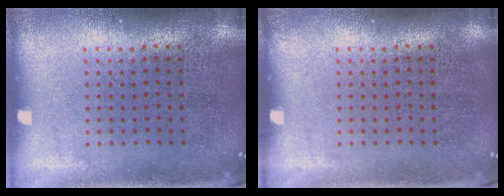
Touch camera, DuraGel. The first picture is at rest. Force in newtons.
{"total": 0.0}